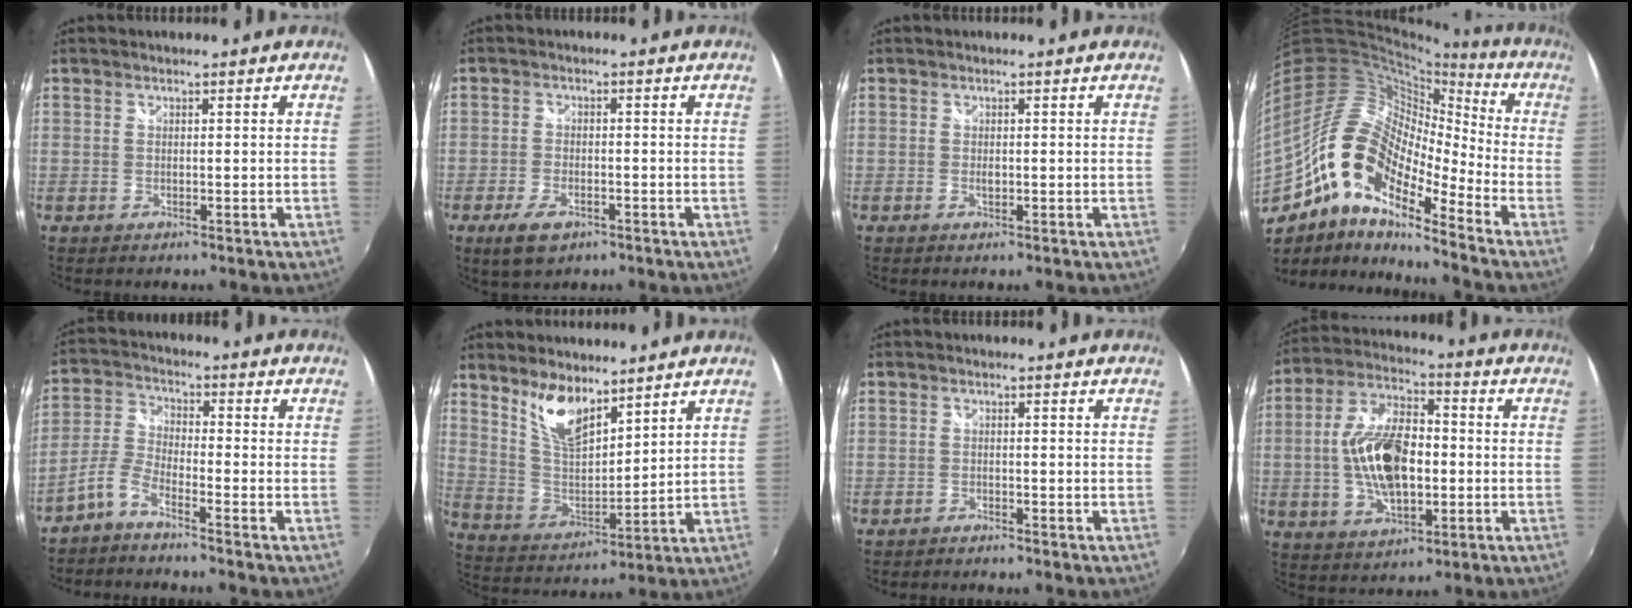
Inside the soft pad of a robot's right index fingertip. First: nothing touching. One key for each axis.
{"total": 5.8, "fx": -3.4, "fy": 2.9, "fz": 3.7, "tx": -0.092, "ty": -0.011, "tz": -0.060}
{"total": 0.9, "fx": -0.1, "fy": 0.6, "fz": 0.6, "tx": -0.010, "ty": -0.001, "tz": -0.003}
{"total": 17.5, "fx": -9.4, "fy": 7.3, "fz": 12.8, "tx": -0.214, "ty": -0.009, "tz": -0.195}
{"total": 4.4, "fx": -3.3, "fy": 1.1, "fz": 2.7, "tx": -0.070, "ty": 0.012, "tz": -0.078}
{"total": 10.4, "fx": 7.4, "fy": 3.8, "fz": 6.1, "tx": -0.116, "ty": -0.003, "tz": 0.149}
{"total": 1.3, "fx": -1.3, "fy": 0.3, "fz": 0.1, "tx": -0.010, "ty": -0.003, "tz": -0.026}
{"total": 15.2, "fx": -1.5, "fy": 8.2, "fz": 12.7, "tx": -0.246, "ty": 0.010, "tz": -0.025}